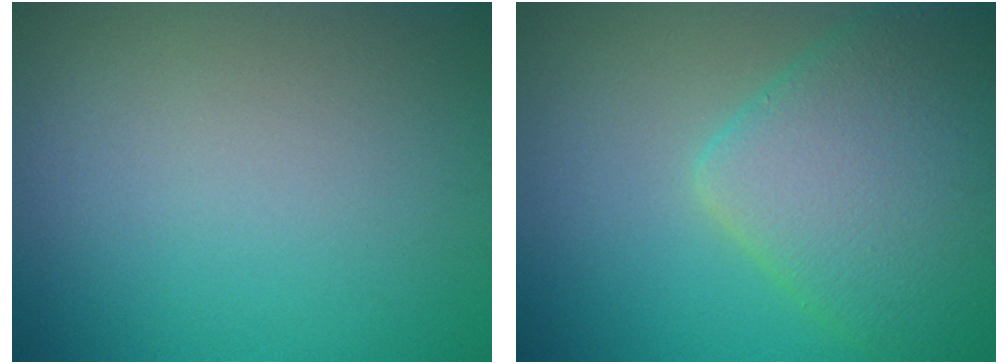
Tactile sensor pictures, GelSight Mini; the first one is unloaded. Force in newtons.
{"total": 8.0, "press": 8.0, "slide": 0.4}